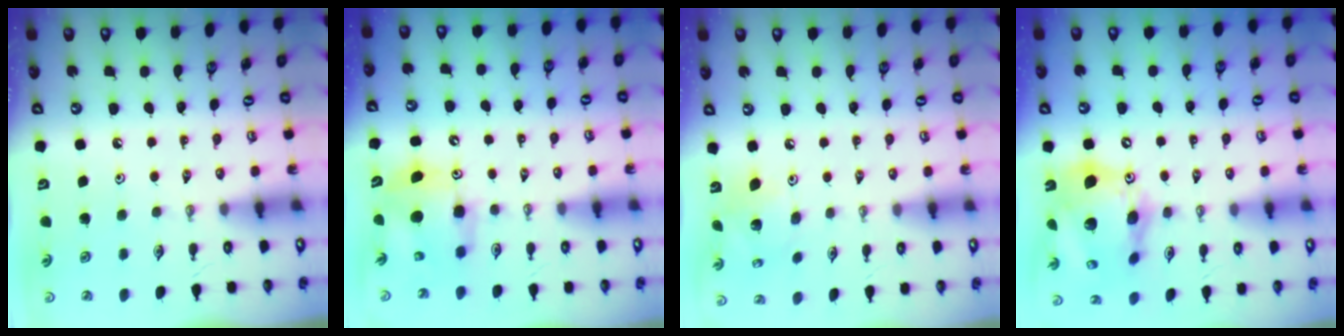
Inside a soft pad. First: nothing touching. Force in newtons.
{"total": 8.7, "press": 8.7, "slide": 0.4}
{"total": 8.6, "press": 8.6, "slide": 0.3}
{"total": 21.2, "press": 20.9, "slide": 3.4}